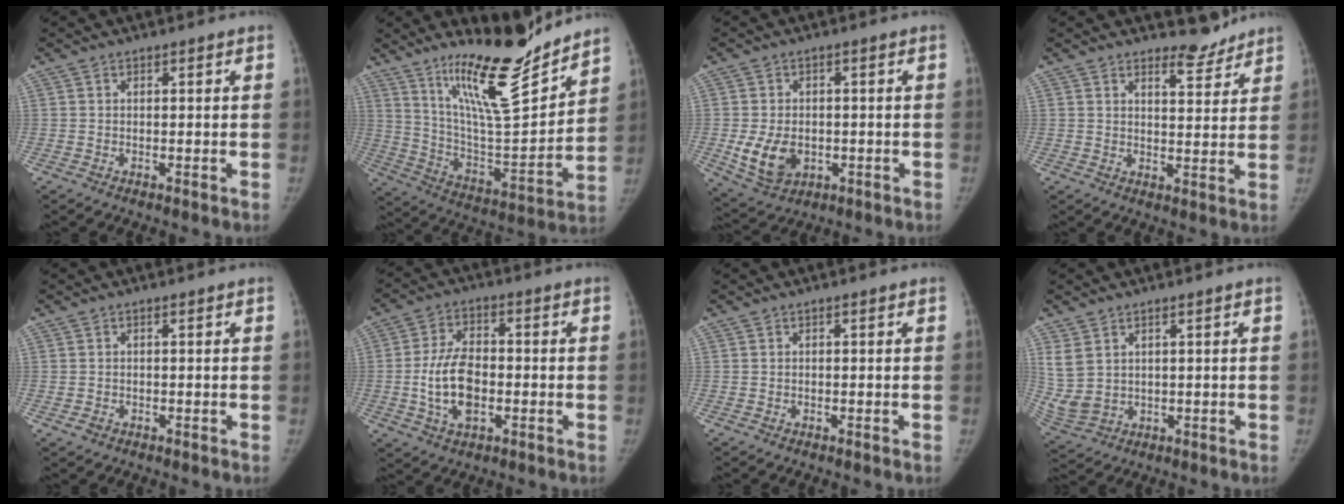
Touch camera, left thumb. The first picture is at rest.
{"total": 20.5, "force": [15.6, 4.0, 12.7], "torque": [-0.169, -0.111, 0.270]}
{"total": 8.3, "force": [-1.7, 5.9, 5.5], "torque": [-0.089, -0.003, -0.015]}
{"total": 4.5, "force": [4.3, 1.4, 0.7], "torque": [0.008, -0.041, 0.065]}
{"total": 1.2, "force": [-0.3, 0.9, 0.7], "torque": [-0.010, 0.001, -0.004]}
{"total": 10.5, "force": [-1.9, 6.1, 8.3], "torque": [-0.146, 0.012, -0.034]}
{"total": 0.0}
{"total": 7.2, "force": [2.7, 4.8, 4.6], "torque": [-0.100, -0.011, 0.073]}